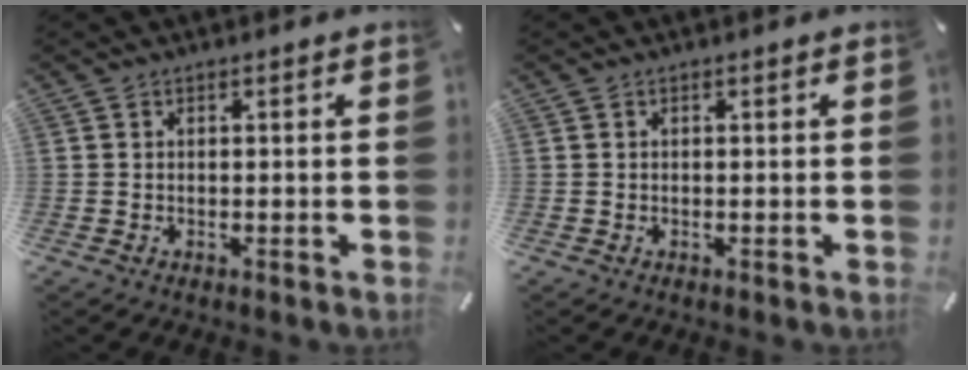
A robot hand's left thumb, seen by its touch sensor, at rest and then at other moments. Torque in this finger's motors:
{"motor_torque": [0.00, 0.00, 0.00, 0.00, 0.00]}